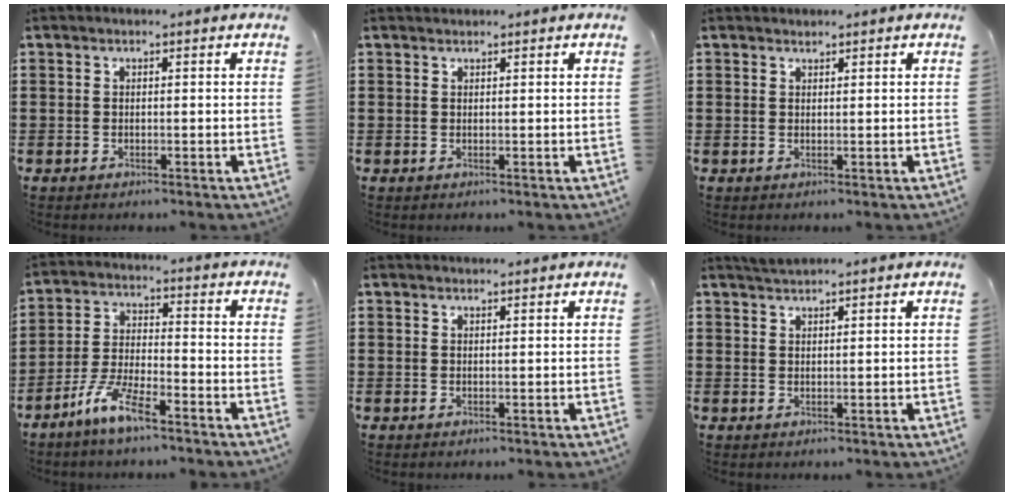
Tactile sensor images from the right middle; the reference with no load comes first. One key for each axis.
{"total": 0.5, "fx": 0.5, "fy": 0.0, "fz": -0.1, "tx": -0.001, "ty": -0.002, "tz": 0.011}
{"total": 0.0}
{"total": 7.0, "fx": -5.2, "fy": 1.1, "fz": 4.6, "tx": -0.106, "ty": -0.004, "tz": -0.102}
{"total": 0.0}
{"total": 1.0, "fx": 0.9, "fy": -0.2, "fz": 0.3, "tx": -0.007, "ty": 0.003, "tz": 0.018}